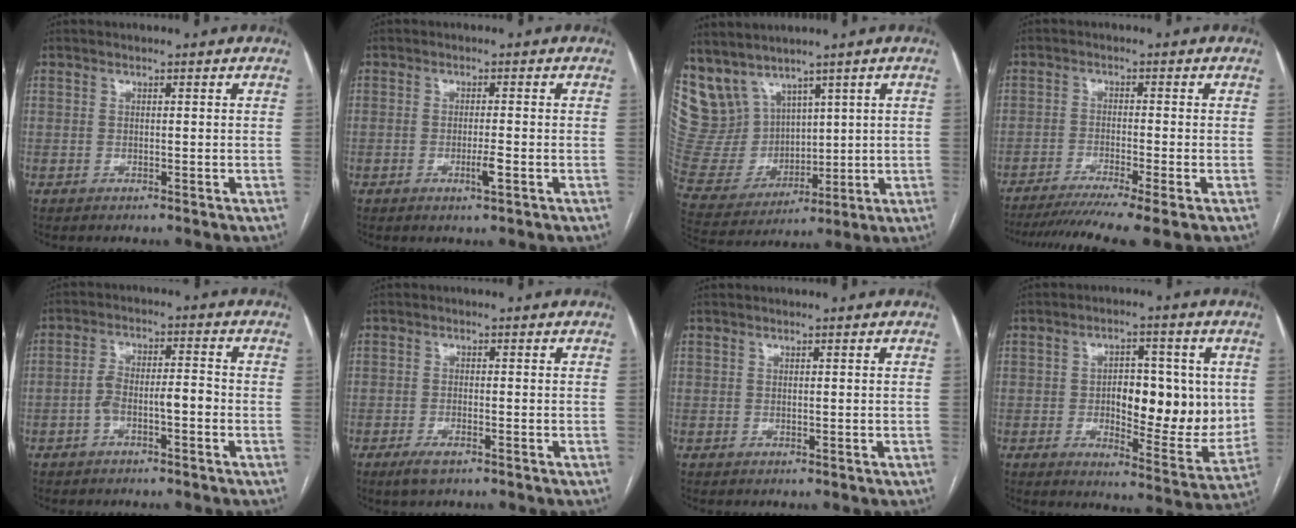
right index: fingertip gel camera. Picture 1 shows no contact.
{"total": 2.4, "force": [-1.0, 0.0, 2.2], "torque": [-0.038, -0.003, -0.017]}
{"total": 12.0, "force": [8.8, 7.7, 2.7], "torque": [-0.086, 0.032, 0.207]}
{"total": 10.1, "force": [-8.0, -1.0, 6.1], "torque": [-0.088, -0.022, -0.125]}
{"total": 5.3, "force": [-2.0, 1.6, 4.7], "torque": [-0.088, 0.027, -0.032]}
{"total": 2.7, "force": [-1.7, 0.7, 1.9], "torque": [-0.041, -0.003, -0.030]}
{"total": 0.0}
{"total": 13.4, "force": [0.6, 5.6, 12.2], "torque": [-0.162, 0.003, 0.019]}